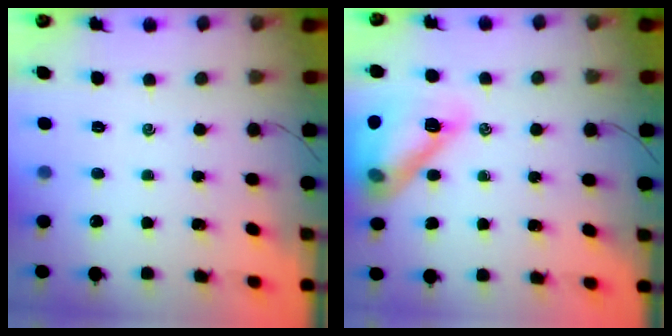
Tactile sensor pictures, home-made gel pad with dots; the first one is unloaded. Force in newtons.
{"total": 16.4, "press": 16.4, "slide": 1.2}